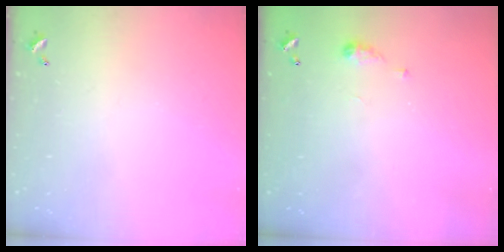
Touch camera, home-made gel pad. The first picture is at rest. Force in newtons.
{"total": 4.8, "press": 4.7, "slide": 0.6}